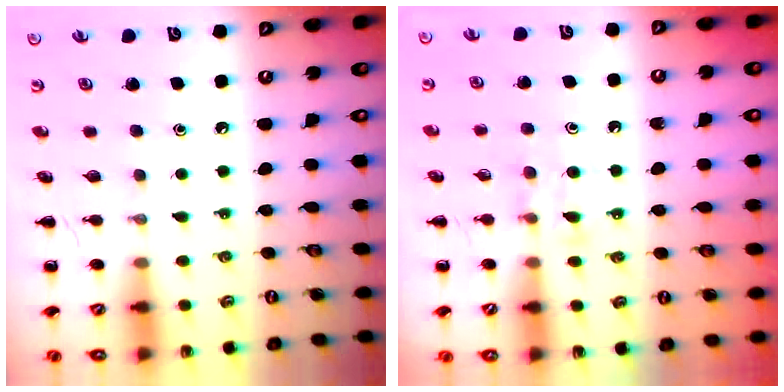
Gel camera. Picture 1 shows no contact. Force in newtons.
{"total": 5.3, "press": 5.0, "slide": 1.8}